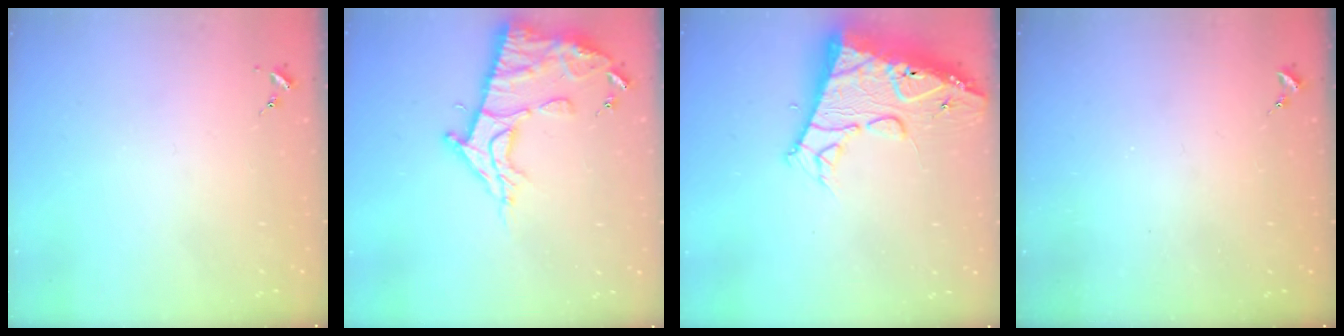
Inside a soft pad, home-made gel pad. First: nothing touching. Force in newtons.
{"total": 14.9, "press": 14.9, "slide": 1.5}
{"total": 18.2, "press": 18.1, "slide": 1.8}
{"total": 0.0}